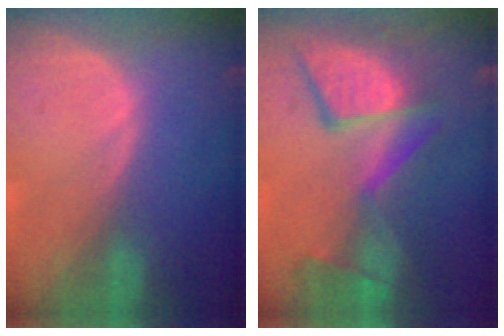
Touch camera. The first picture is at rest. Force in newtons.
{"total": 11.0, "press": 10.3, "slide": 3.8}